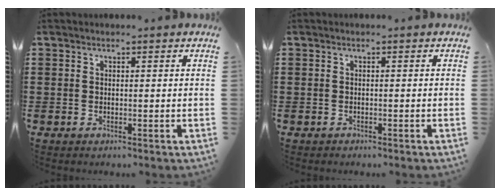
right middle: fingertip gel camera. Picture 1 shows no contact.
{"total": 0.7, "force": [-0.6, 0.4, 0.0], "torque": [0.000, 0.003, -0.015]}